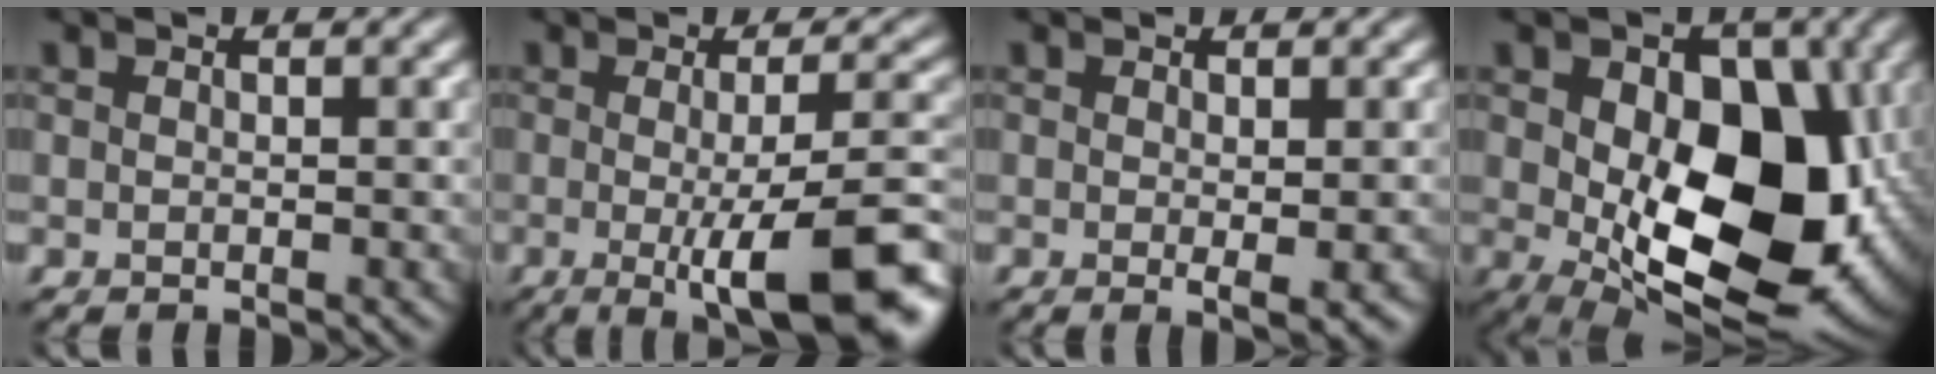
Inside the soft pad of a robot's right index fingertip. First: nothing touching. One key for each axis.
{"total": 11.4, "fx": -2.9, "fy": 2.6, "fz": 10.7, "tx": -0.124, "ty": -0.010, "tz": -0.038}
{"total": 1.7, "fx": -0.1, "fy": 0.1, "fz": 1.7, "tx": -0.025, "ty": -0.008, "tz": -0.002}
{"total": 15.8, "fx": -0.2, "fy": 9.8, "fz": 12.3, "tx": -0.157, "ty": -0.024, "tz": 0.006}